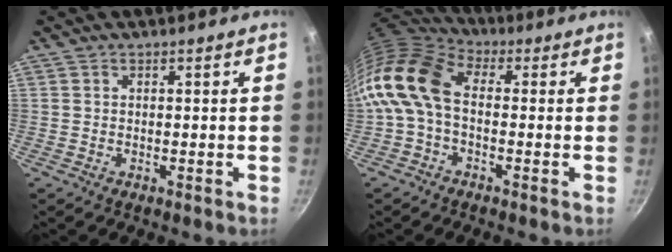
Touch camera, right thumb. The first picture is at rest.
{"total": 13.3, "force": [-1.1, 8.5, 10.3], "torque": [-0.202, 0.030, -0.042]}